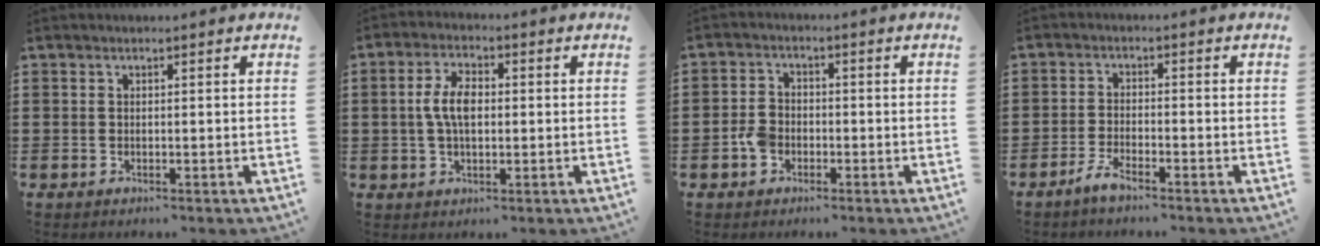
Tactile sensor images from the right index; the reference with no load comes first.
{"total": 5.8, "force": [0.2, 2.8, 5.0], "torque": [-0.106, 0.009, 0.000]}
{"total": 3.6, "force": [-1.3, 2.7, 2.0], "torque": [-0.061, -0.002, -0.031]}
{"total": 2.9, "force": [-2.4, 0.4, 1.6], "torque": [-0.042, 0.002, -0.050]}